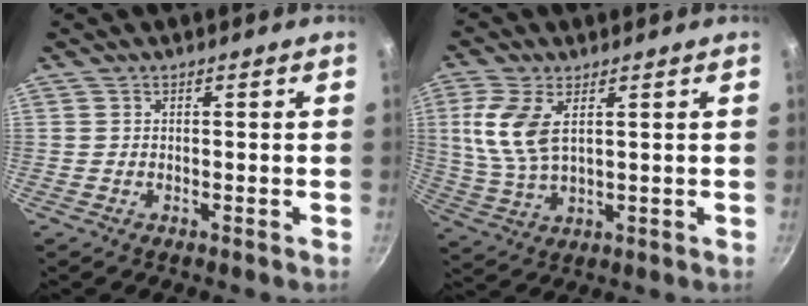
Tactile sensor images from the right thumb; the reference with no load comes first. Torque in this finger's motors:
{"motor_torque": [0.26, 0.14, 1.04, 0.46, 0.37]}